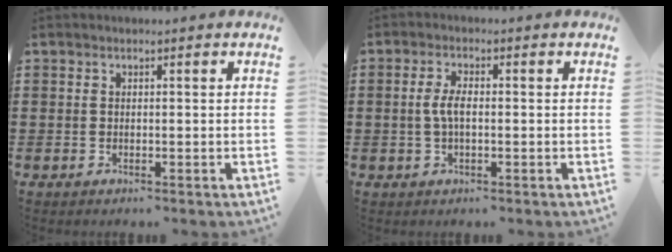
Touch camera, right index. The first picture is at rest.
{"total": 3.4, "force": [-0.2, 1.3, 3.2], "torque": [-0.075, -0.002, -0.010]}